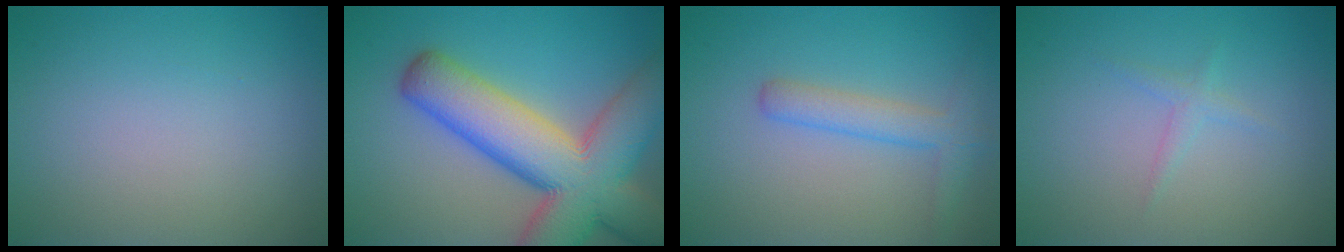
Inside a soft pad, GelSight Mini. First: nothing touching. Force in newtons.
{"total": 13.4, "press": 13.4, "slide": 0.8}
{"total": 2.9, "press": 2.9, "slide": 0.2}
{"total": 1.0, "press": 1.0, "slide": 0.1}